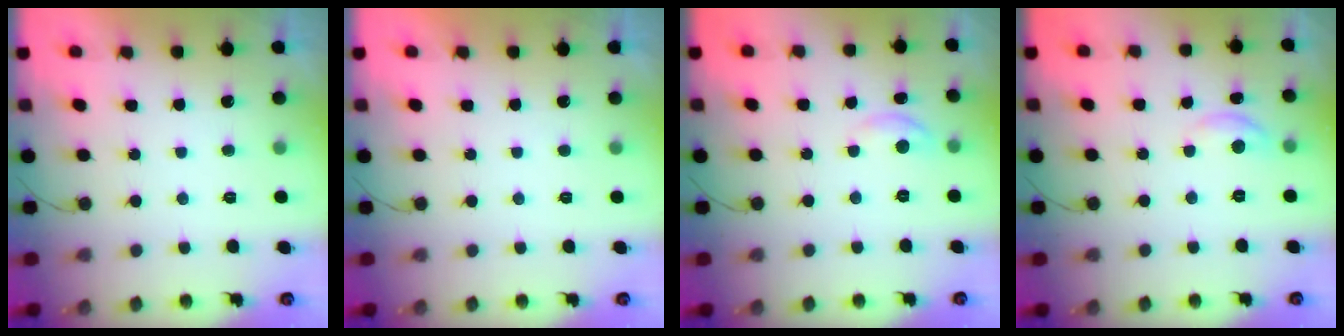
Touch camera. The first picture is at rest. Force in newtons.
{"total": 0.0}
{"total": 4.1, "press": 4.1, "slide": 0.2}
{"total": 4.7, "press": 4.7, "slide": 0.4}